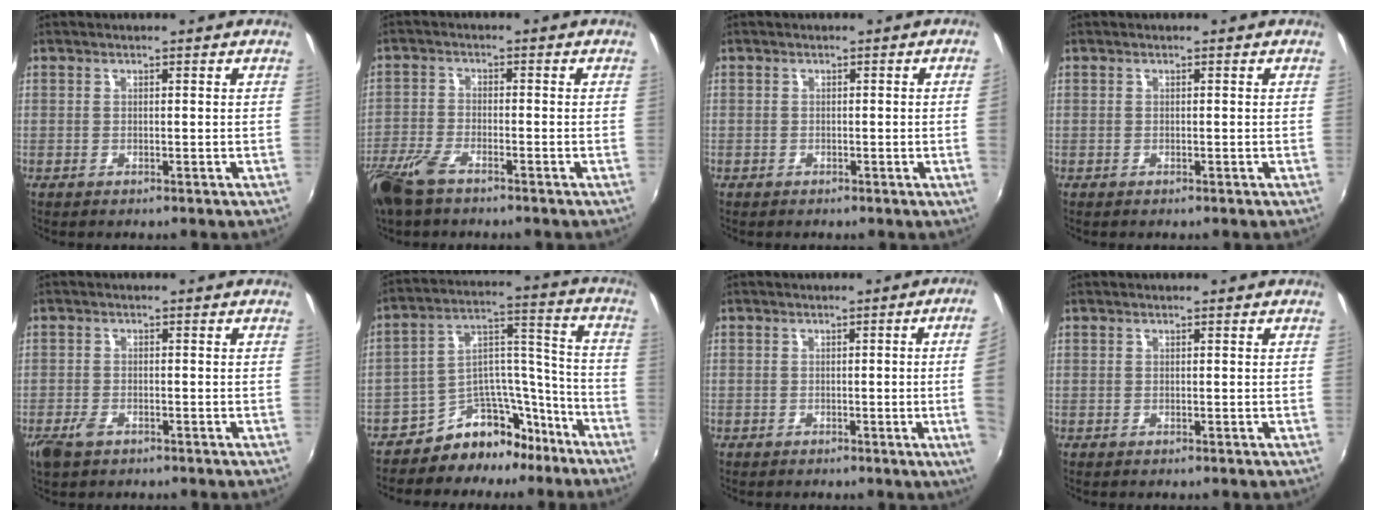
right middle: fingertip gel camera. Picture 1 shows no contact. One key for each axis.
{"total": 8.3, "fx": -5.9, "fy": 2.8, "fz": 5.0, "tx": -0.131, "ty": -0.019, "tz": -0.123}
{"total": 0.9, "fx": -0.2, "fy": -0.4, "fz": 0.7, "tx": -0.013, "ty": 0.000, "tz": -0.005}
{"total": 0.0}
{"total": 3.7, "fx": -2.4, "fy": 1.8, "fz": 2.1, "tx": -0.053, "ty": -0.007, "tz": -0.047}
{"total": 12.3, "fx": -9.3, "fy": 6.8, "fz": 4.5, "tx": -0.060, "ty": 0.078, "tz": -0.138}
{"total": 4.5, "fx": -0.1, "fy": -1.5, "fz": 4.3, "tx": -0.065, "ty": -0.008, "tz": 0.005}
{"total": 0.0}